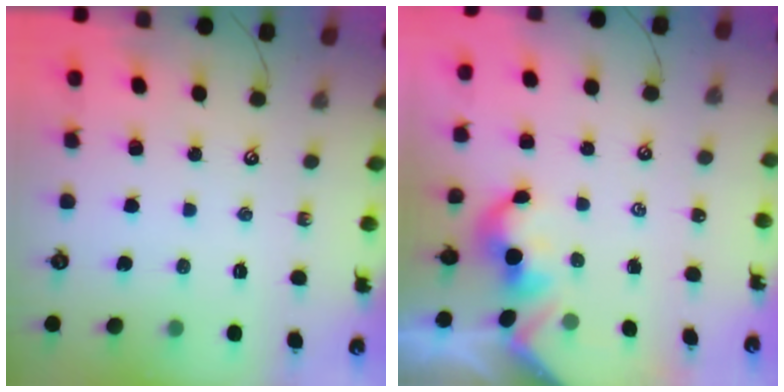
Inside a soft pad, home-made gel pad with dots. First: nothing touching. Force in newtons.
{"total": 1.9, "press": 1.9, "slide": 0.2}